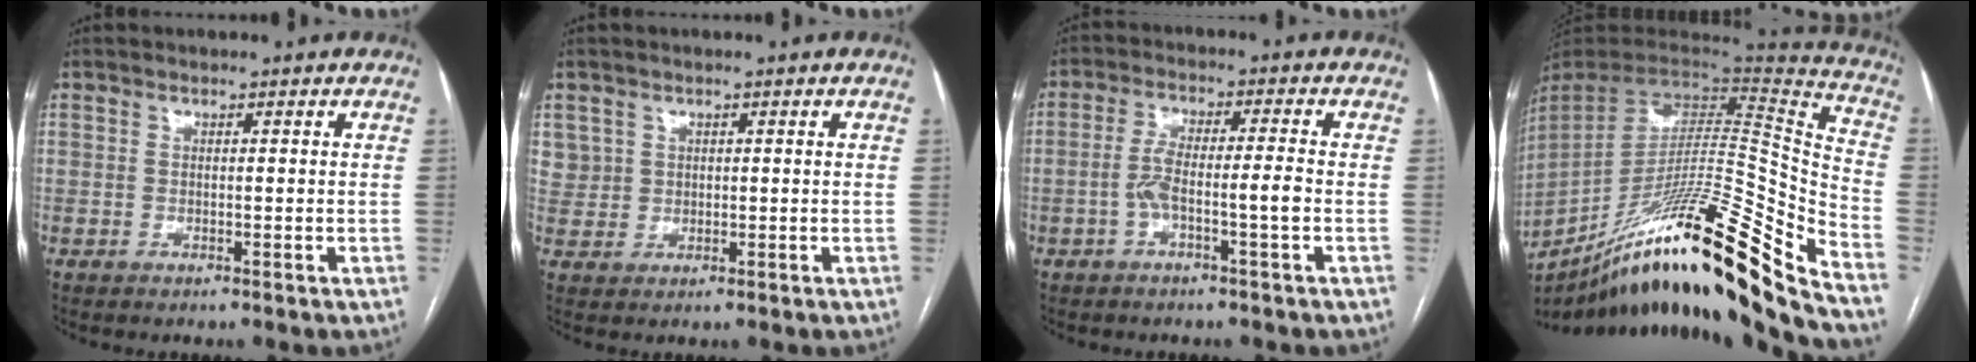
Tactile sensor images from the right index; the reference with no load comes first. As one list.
[{"total": 3.3, "force": [1.5, 3.0, -0.1], "torque": [0.018, 0.009, 0.027]}, {"total": 5.4, "force": [-1.7, 0.3, 5.1], "torque": [-0.105, 0.019, -0.028]}, {"total": 31.9, "force": [-22.3, 0.8, 22.7], "torque": [-0.321, -0.031, -0.363]}]